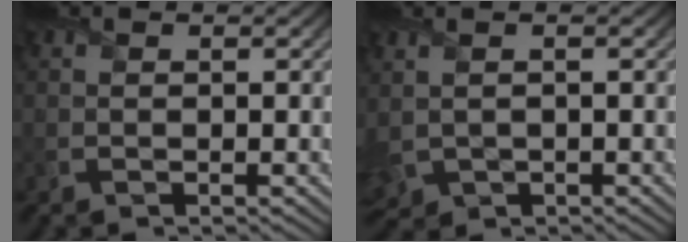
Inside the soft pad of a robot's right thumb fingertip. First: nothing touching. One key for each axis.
{"total": 3.7, "fx": -0.4, "fy": 2.4, "fz": 2.8, "tx": -0.079, "ty": -0.009, "tz": 0.001}